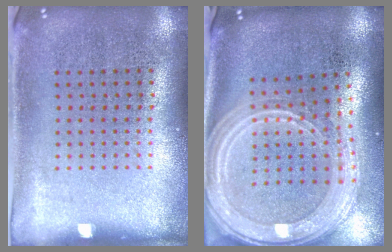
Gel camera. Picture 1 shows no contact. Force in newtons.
{"total": 3.2, "press": 2.5, "slide": 1.9}